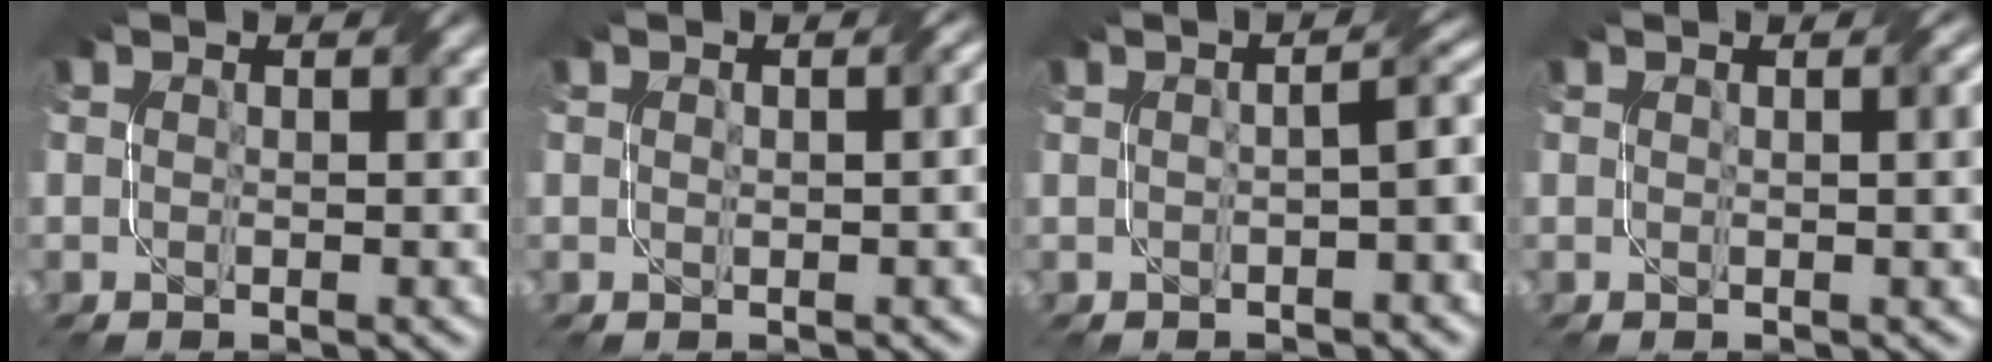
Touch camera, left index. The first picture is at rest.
{"total": 1.9, "force": [0.2, 0.7, 1.8], "torque": [-0.022, 0.003, 0.008]}
{"total": 3.7, "force": [-0.4, 1.0, 3.5], "torque": [-0.040, 0.015, -0.004]}
{"total": 2.8, "force": [0.6, 0.9, 2.6], "torque": [-0.022, 0.007, 0.006]}